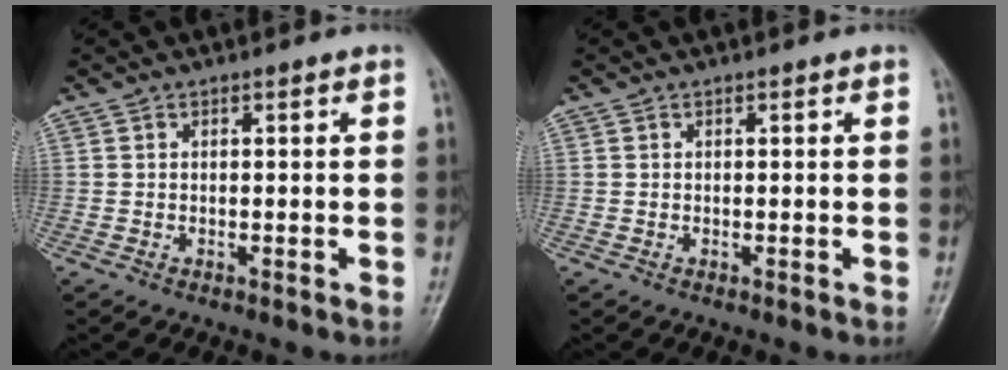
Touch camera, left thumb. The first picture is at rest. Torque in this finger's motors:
{"motor_torque": [-0.05, -0.02, -0.08, -0.05, 0.00]}